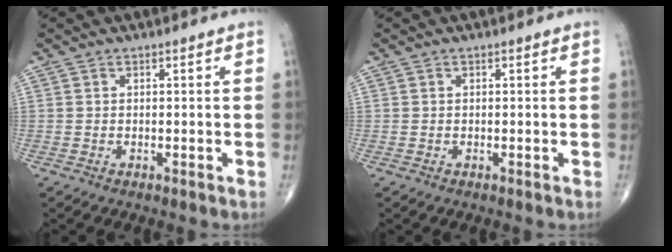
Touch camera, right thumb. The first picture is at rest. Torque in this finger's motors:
{"motor_torque": [-0.11, 0.22, -0.13, -0.06, 0.02]}